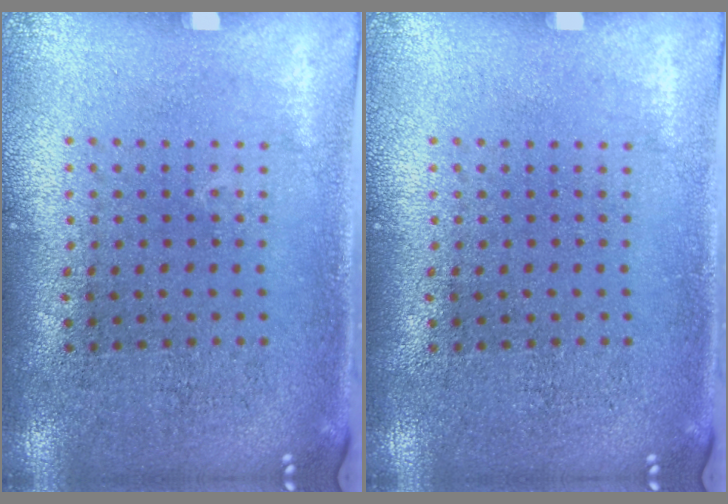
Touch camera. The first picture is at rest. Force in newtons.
{"total": 0.0}